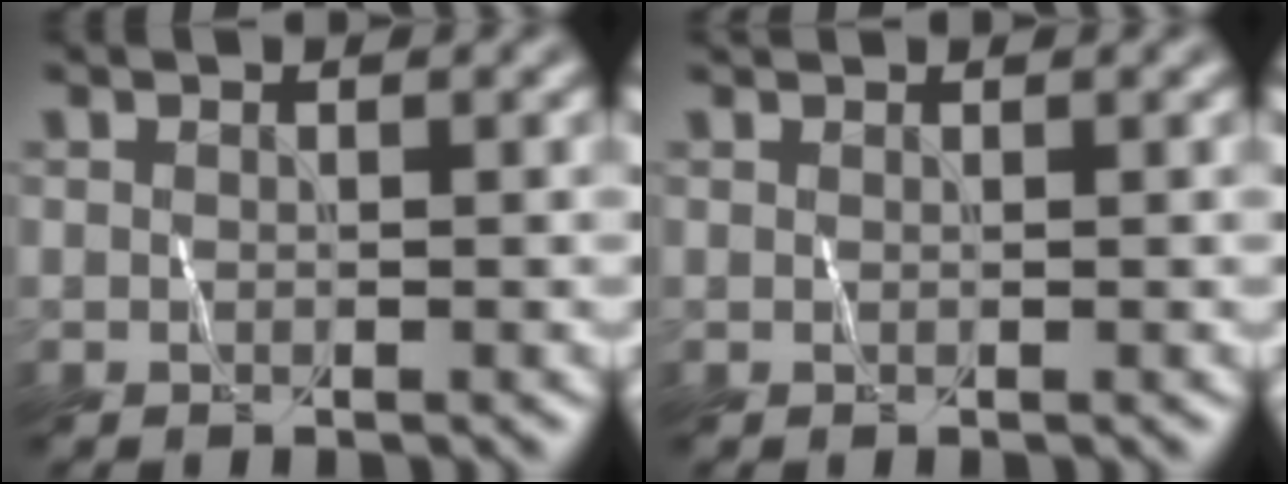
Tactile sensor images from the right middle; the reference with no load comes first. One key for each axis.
{"total": 1.0, "fx": 1.0, "fy": 0.0, "fz": 0.2, "tx": -0.006, "ty": 0.000, "tz": 0.015}